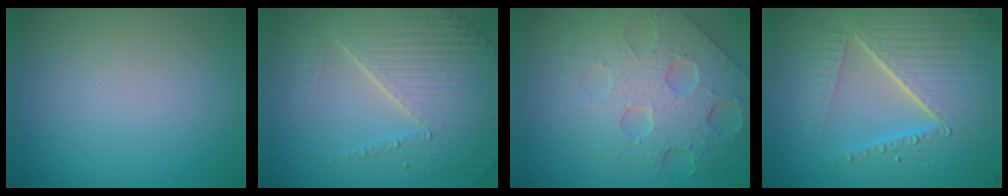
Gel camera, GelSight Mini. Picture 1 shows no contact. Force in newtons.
{"total": 7.2, "press": 5.2, "slide": 5.1}
{"total": 8.1, "press": 5.6, "slide": 5.9}
{"total": 9.3, "press": 6.1, "slide": 6.9}